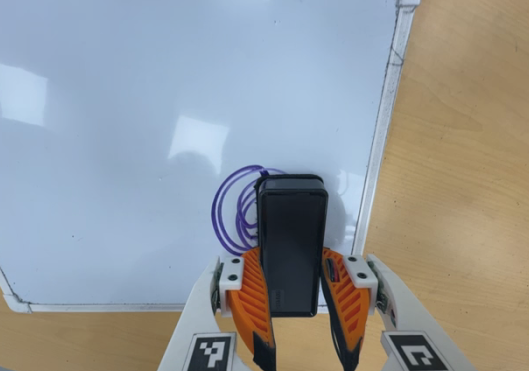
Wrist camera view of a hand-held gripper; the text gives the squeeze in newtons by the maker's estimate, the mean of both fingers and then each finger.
{"total": 13.2, "left": 13.0, "right": 13.3}